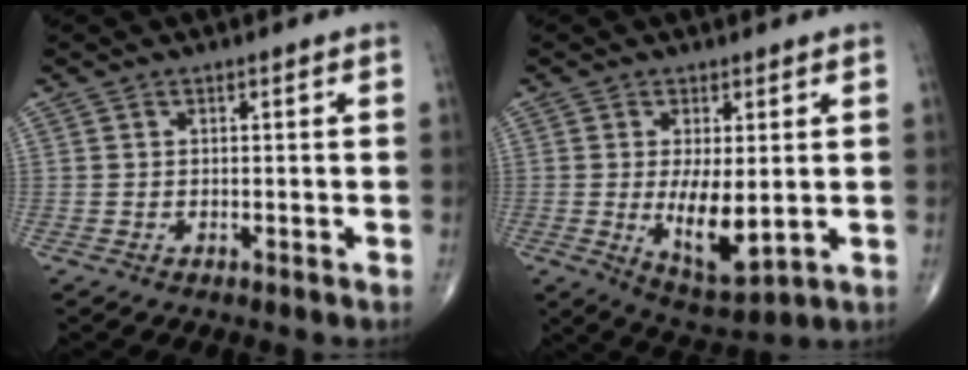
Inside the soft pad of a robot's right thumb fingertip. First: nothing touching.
{"total": 9.7, "force": [-0.5, 3.9, 8.9], "torque": [-0.137, -0.024, 0.007]}